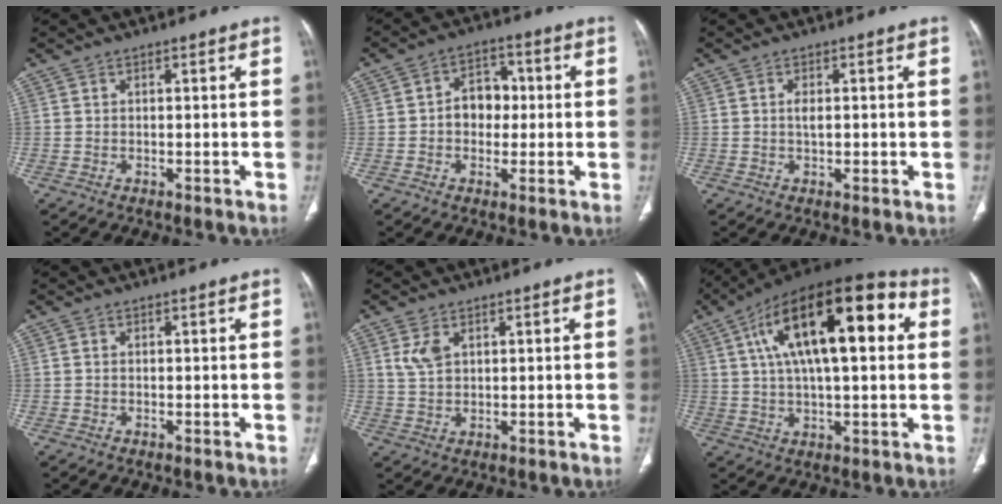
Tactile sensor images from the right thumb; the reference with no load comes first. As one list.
[{"total": 7.2, "force": [0.0, 5.6, 4.5], "torque": [-0.037, 0.019, -0.007]}, {"total": 2.1, "force": [0.2, 1.1, 1.8], "torque": [-0.032, 0.000, 0.002]}, {"total": 0.0}, {"total": 4.1, "force": [1.8, 2.5, 2.8], "torque": [-0.052, -0.003, 0.043]}, {"total": 24.9, "force": [6.8, 9.9, 21.8], "torque": [-0.348, 0.028, 0.099]}]